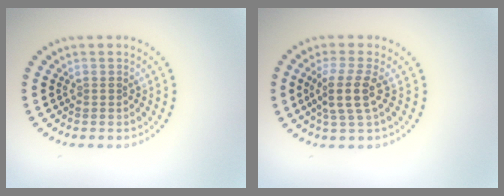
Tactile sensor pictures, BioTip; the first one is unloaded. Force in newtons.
{"total": 3.2, "press": 2.5, "slide": 2.1}